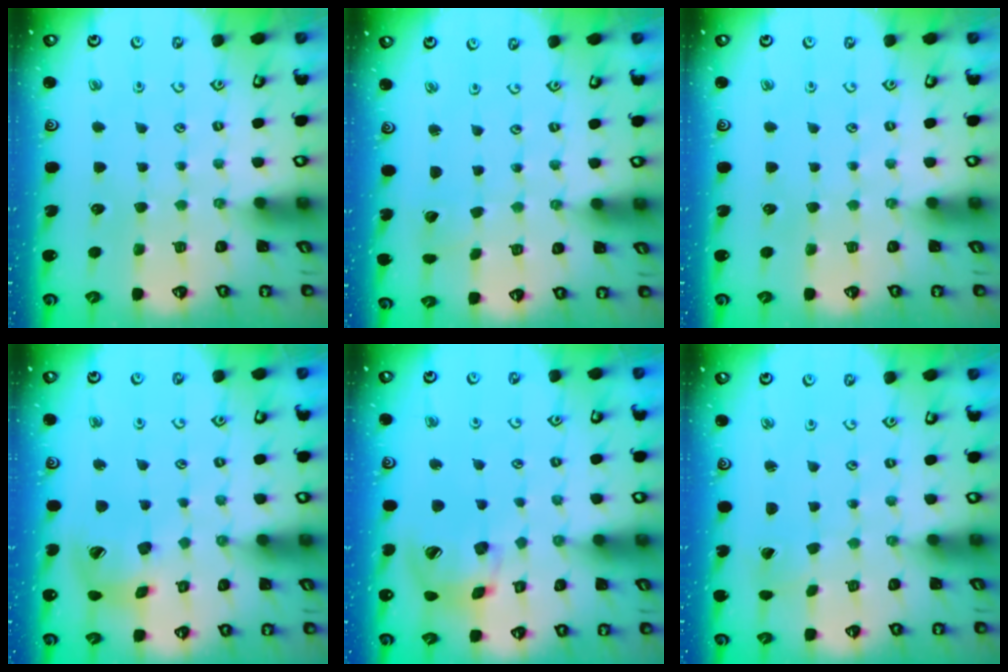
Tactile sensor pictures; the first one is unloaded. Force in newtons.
{"total": 1.4, "press": 1.4, "slide": 0.0}
{"total": 0.0}
{"total": 15.5, "press": 15.3, "slide": 2.4}
{"total": 20.0, "press": 19.7, "slide": 2.9}
{"total": 0.0}